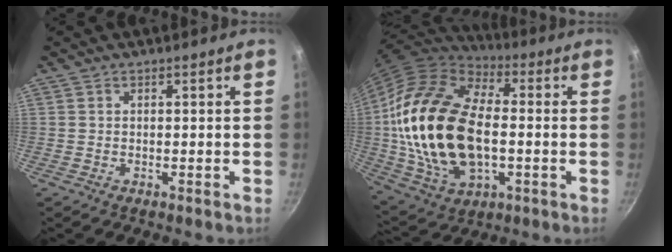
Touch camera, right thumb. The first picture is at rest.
{"total": 26.3, "force": [-0.9, 15.9, 21.0], "torque": [-0.394, 0.018, -0.012]}